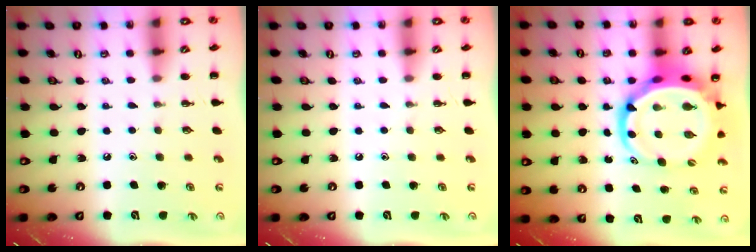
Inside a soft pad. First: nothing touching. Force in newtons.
{"total": 0.0}
{"total": 10.1, "press": 9.7, "slide": 2.8}